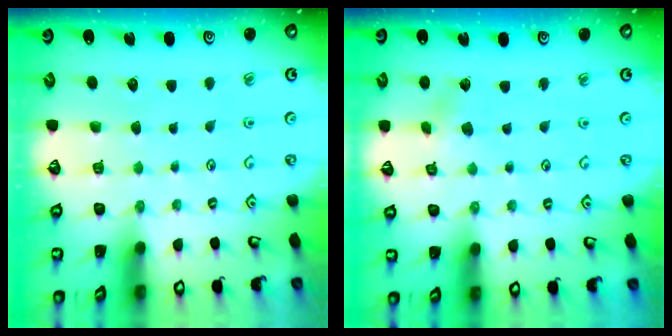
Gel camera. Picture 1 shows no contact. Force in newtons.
{"total": 2.9, "press": 2.8, "slide": 0.3}